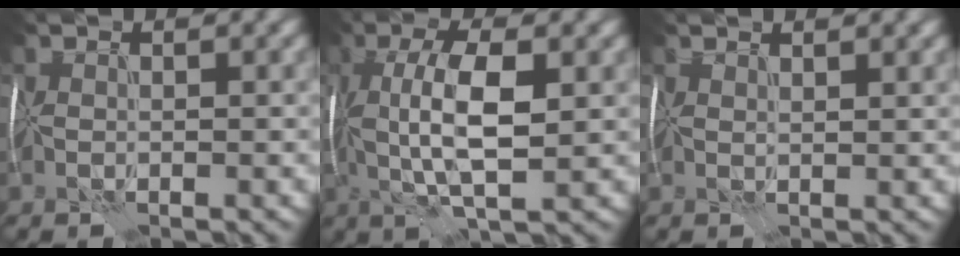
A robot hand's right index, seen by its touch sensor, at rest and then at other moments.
{"total": 6.0, "force": [0.7, 1.8, 5.7], "torque": [-0.130, 0.012, 0.012]}
{"total": 2.3, "force": [2.0, 0.5, 0.9], "torque": [-0.013, 0.014, 0.012]}